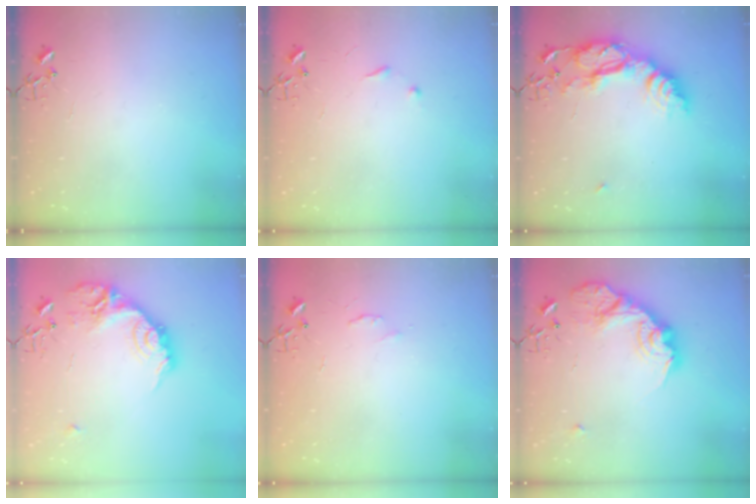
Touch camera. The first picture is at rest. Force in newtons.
{"total": 6.0, "press": 6.0, "slide": 0.6}
{"total": 20.7, "press": 20.6, "slide": 1.8}
{"total": 20.9, "press": 20.9, "slide": 1.2}
{"total": 4.1, "press": 4.1, "slide": 0.7}
{"total": 19.4, "press": 19.3, "slide": 1.5}